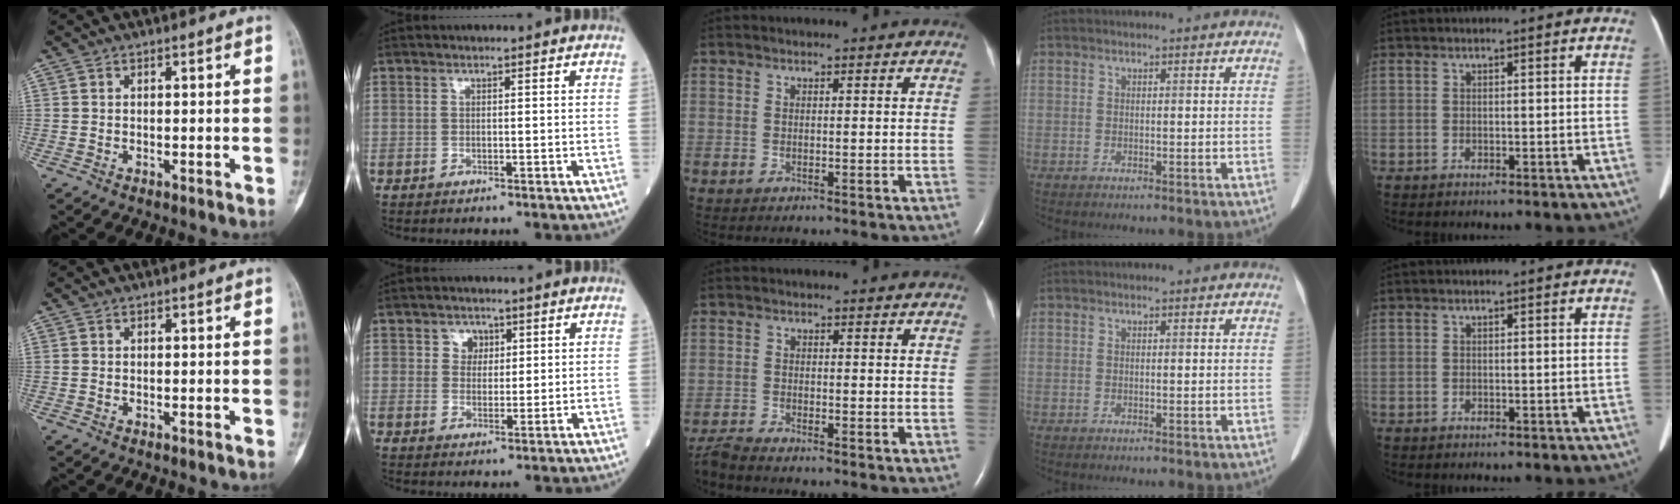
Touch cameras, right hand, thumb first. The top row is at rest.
{"index": {"total": 2.9, "force": [1.3, 2.4, 0.9], "torque": [-0.009, 0.003, 0.020]}, "middle": {"total": 3.4, "force": [-3.3, -0.2, 1.0], "torque": [-0.022, -0.015, -0.061]}}